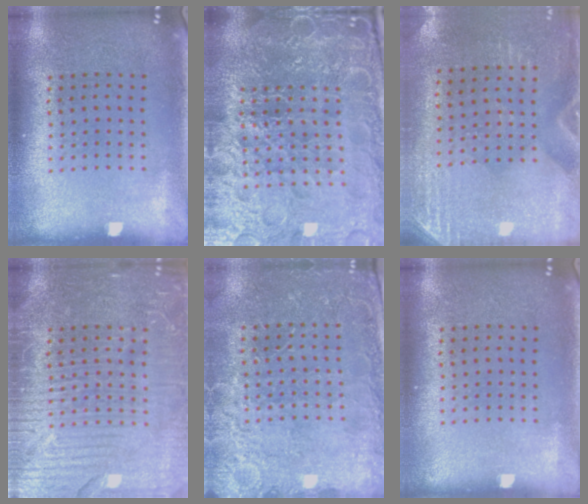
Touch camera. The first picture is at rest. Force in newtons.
{"total": 6.9, "press": 6.1, "slide": 3.2}
{"total": 2.9, "press": 2.5, "slide": 1.3}
{"total": 4.9, "press": 4.8, "slide": 0.6}
{"total": 2.8, "press": 2.8, "slide": 0.2}
{"total": 0.0}